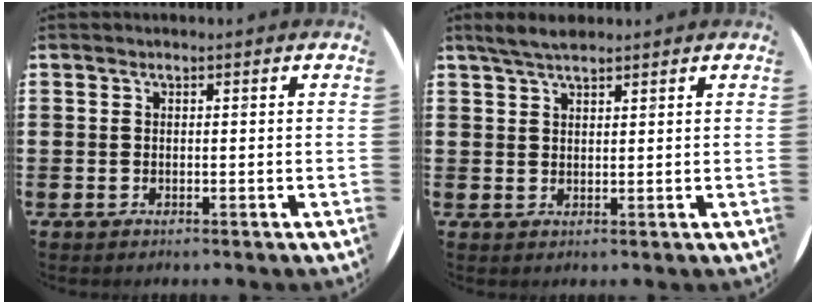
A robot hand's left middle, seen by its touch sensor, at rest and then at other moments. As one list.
[{"total": 3.2, "force": [2.7, 0.7, 1.5], "torque": [-0.034, 0.003, 0.050]}]